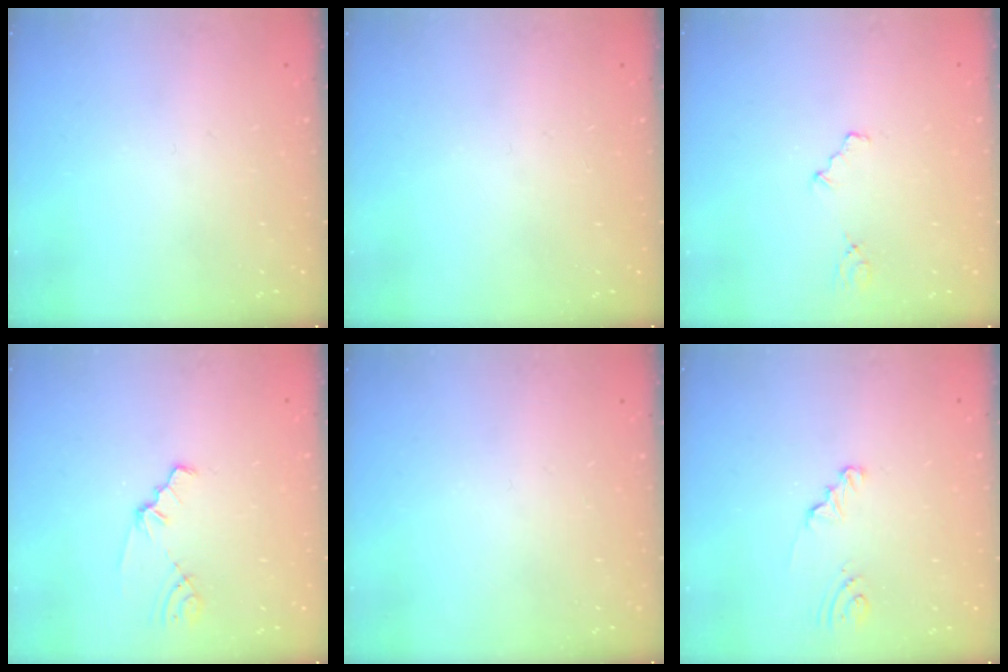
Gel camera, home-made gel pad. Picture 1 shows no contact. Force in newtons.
{"total": 0.0}
{"total": 2.9, "press": 2.9, "slide": 0.3}
{"total": 1.5, "press": 1.5, "slide": 0.3}
{"total": 0.0}
{"total": 1.7, "press": 1.7, "slide": 0.2}